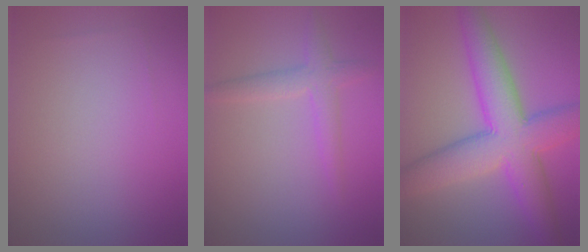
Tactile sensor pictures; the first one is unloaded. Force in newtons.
{"total": 1.8, "press": 1.8, "slide": 0.1}
{"total": 9.4, "press": 9.4, "slide": 0.3}